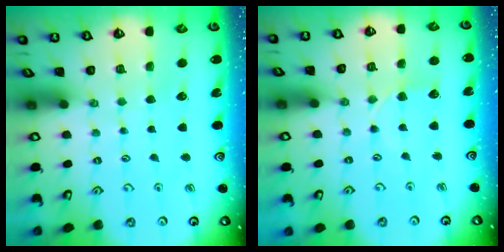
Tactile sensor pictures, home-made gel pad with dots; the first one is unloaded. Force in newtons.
{"total": 3.6, "press": 3.6, "slide": 0.4}